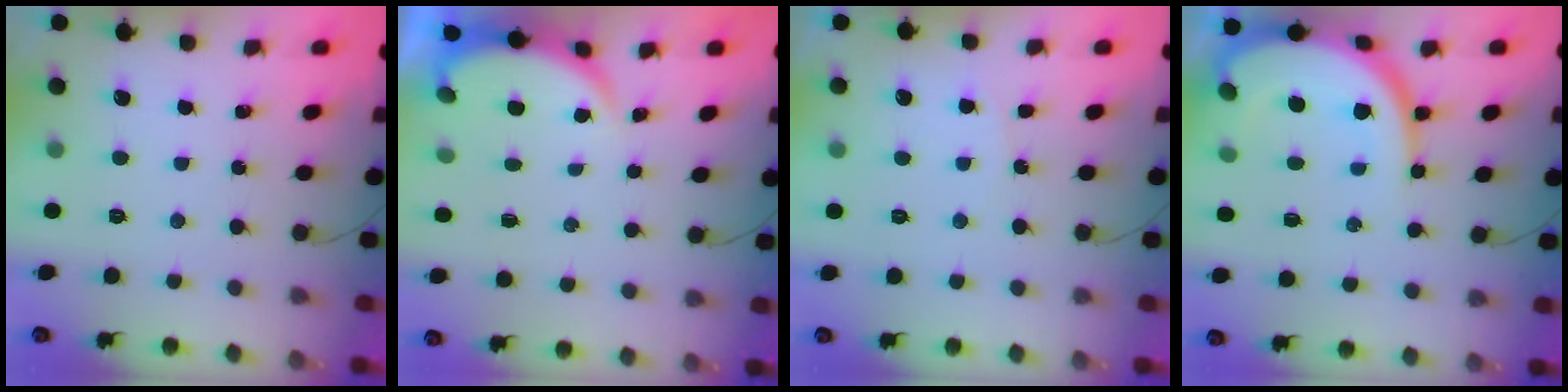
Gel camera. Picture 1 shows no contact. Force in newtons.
{"total": 2.8, "press": 2.7, "slide": 0.6}
{"total": 3.7, "press": 3.7, "slide": 0.2}
{"total": 14.0, "press": 14.0, "slide": 1.4}